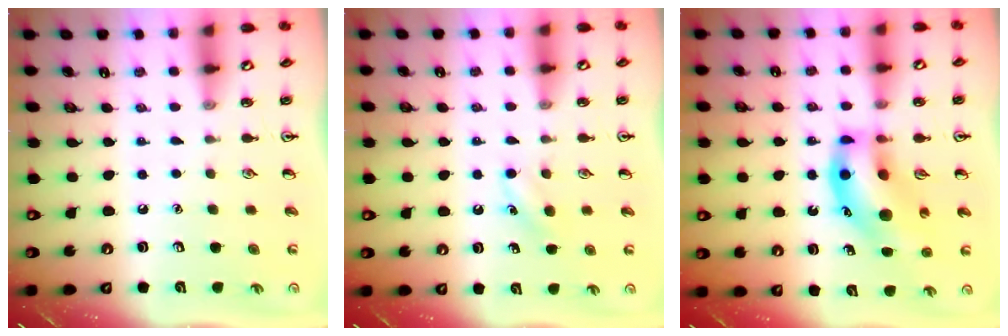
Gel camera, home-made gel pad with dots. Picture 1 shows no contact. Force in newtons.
{"total": 3.9, "press": 3.7, "slide": 1.2}
{"total": 16.3, "press": 15.9, "slide": 3.6}